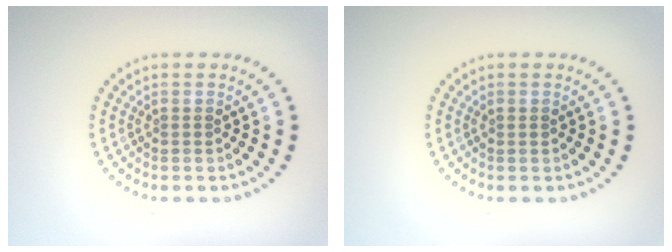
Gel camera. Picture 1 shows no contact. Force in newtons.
{"total": 0.5, "press": 0.5, "slide": 0.0}